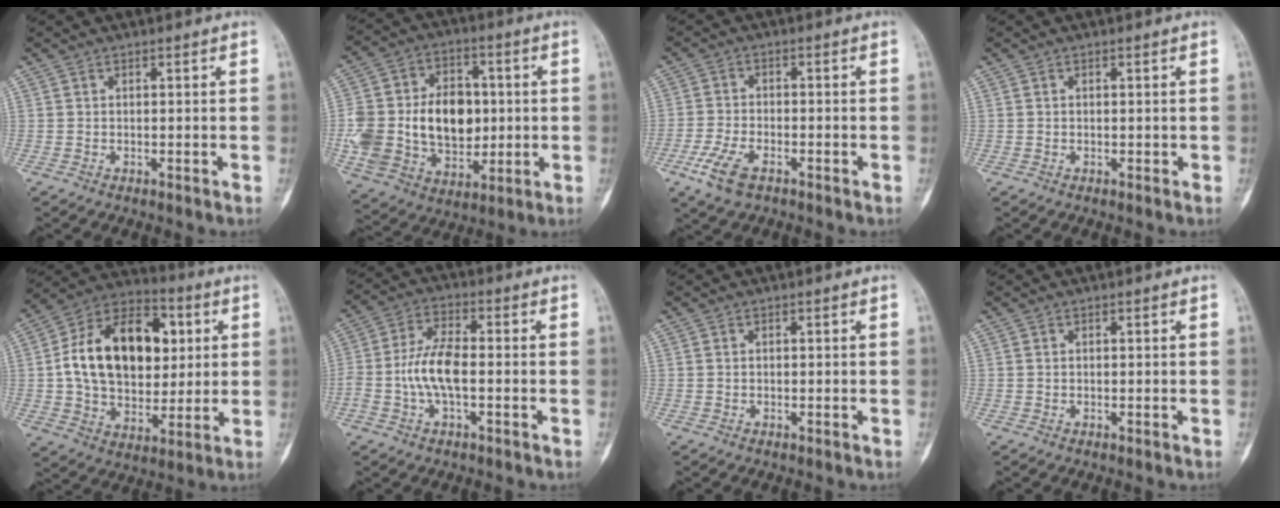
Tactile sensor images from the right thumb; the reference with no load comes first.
{"total": 22.2, "force": [-0.1, 15.9, 15.5], "torque": [-0.275, 0.015, 0.019]}
{"total": 7.0, "force": [-3.8, 3.6, 4.7], "torque": [-0.101, 0.007, -0.074]}
{"total": 0.0}
{"total": 23.6, "force": [3.6, 15.7, 17.2], "torque": [-0.253, 0.013, 0.061]}
{"total": 8.7, "force": [-1.6, 4.1, 7.5], "torque": [-0.155, 0.026, -0.037]}
{"total": 0.0}
{"total": 0.0}